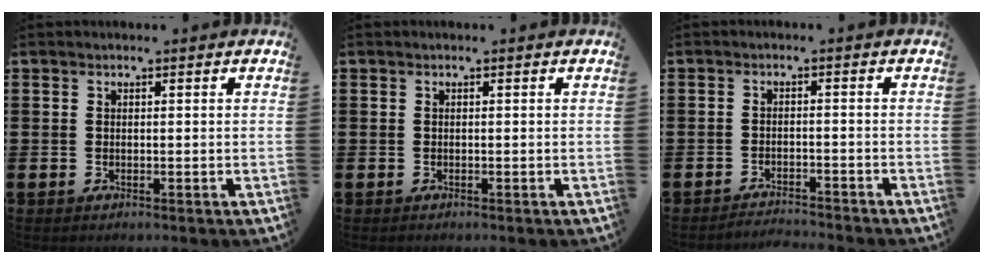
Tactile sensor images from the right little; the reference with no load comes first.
{"total": 0.0}
{"total": 2.0, "force": [-2.0, -0.1, -0.1], "torque": [-0.003, 0.005, -0.043]}